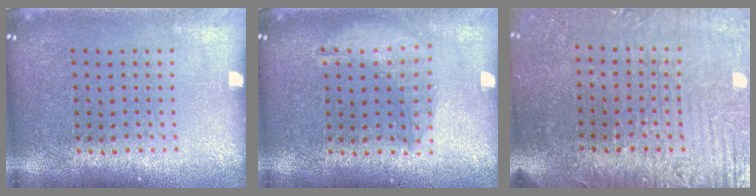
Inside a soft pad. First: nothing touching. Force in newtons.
{"total": 1.4, "press": 1.4, "slide": 0.3}
{"total": 4.1, "press": 3.8, "slide": 1.4}